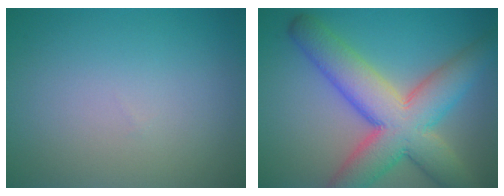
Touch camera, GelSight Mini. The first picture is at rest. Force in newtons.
{"total": 10.2, "press": 10.2, "slide": 0.5}